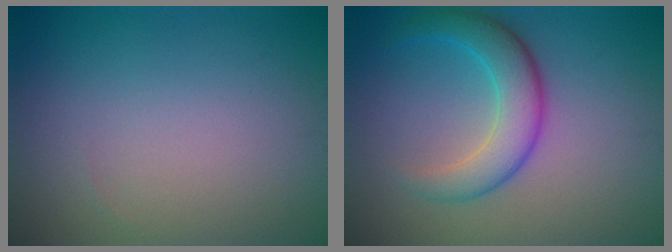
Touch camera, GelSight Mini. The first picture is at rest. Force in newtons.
{"total": 4.8, "press": 4.8, "slide": 0.3}